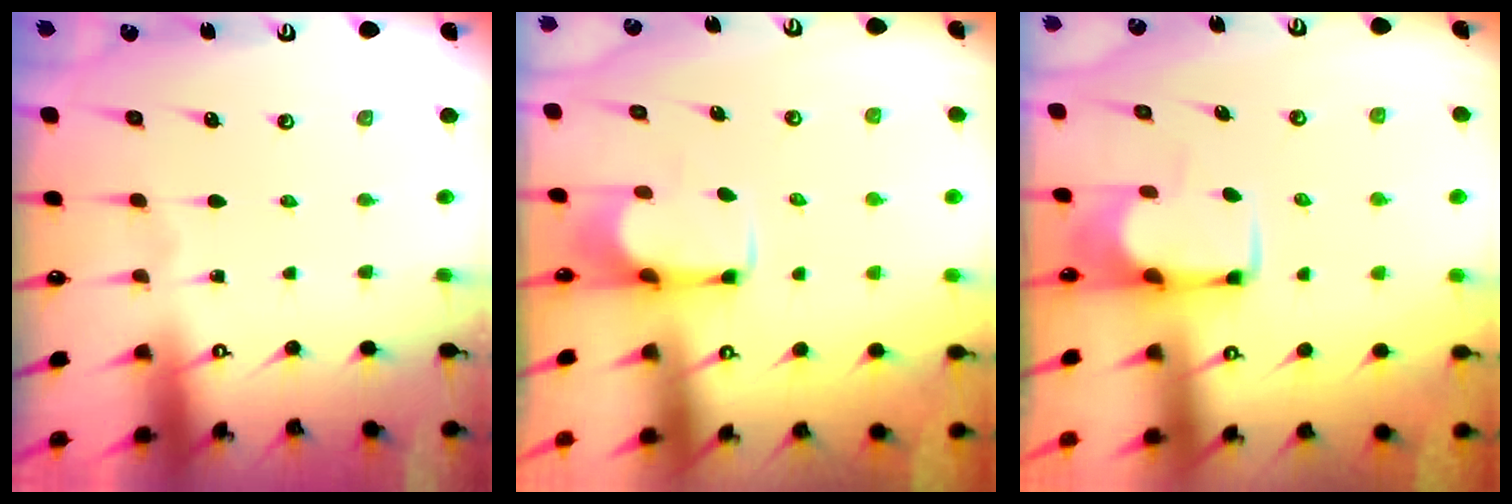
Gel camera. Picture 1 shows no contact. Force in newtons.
{"total": 2.7, "press": 2.5, "slide": 0.9}
{"total": 1.7, "press": 1.6, "slide": 0.6}